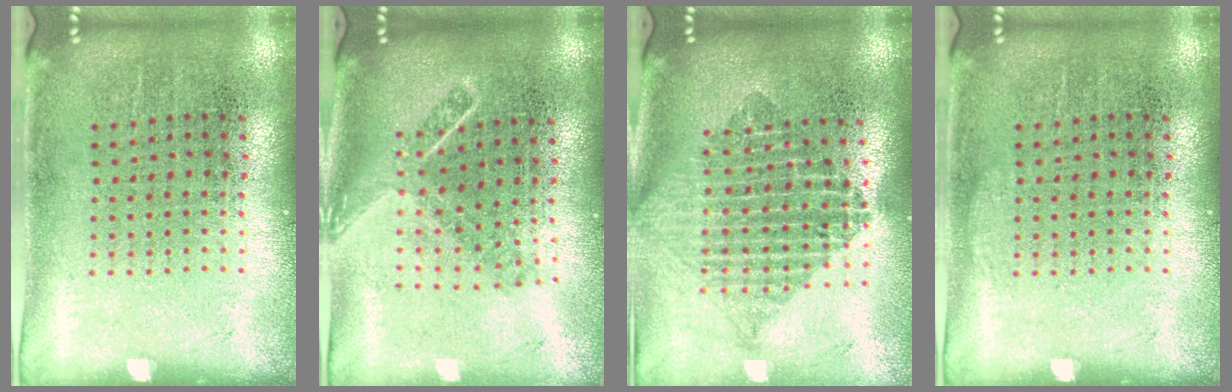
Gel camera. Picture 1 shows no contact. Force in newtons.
{"total": 1.8, "press": 1.3, "slide": 1.2}
{"total": 2.1, "press": 1.7, "slide": 1.2}
{"total": 0.5, "press": 0.5, "slide": 0.1}